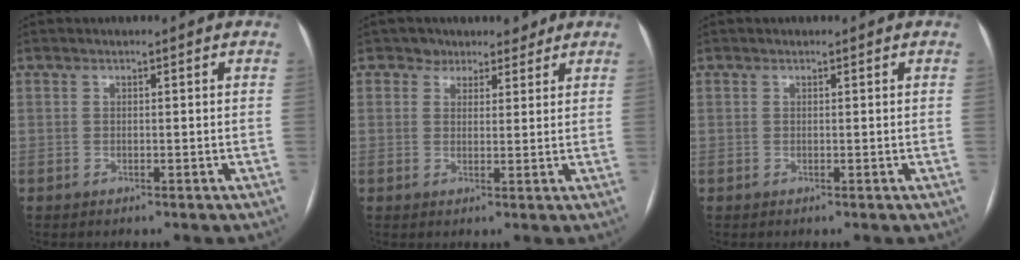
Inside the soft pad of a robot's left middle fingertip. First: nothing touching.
{"total": 4.5, "force": [3.3, 3.0, -0.3], "torque": [0.012, 0.006, 0.038]}
{"total": 0.0}